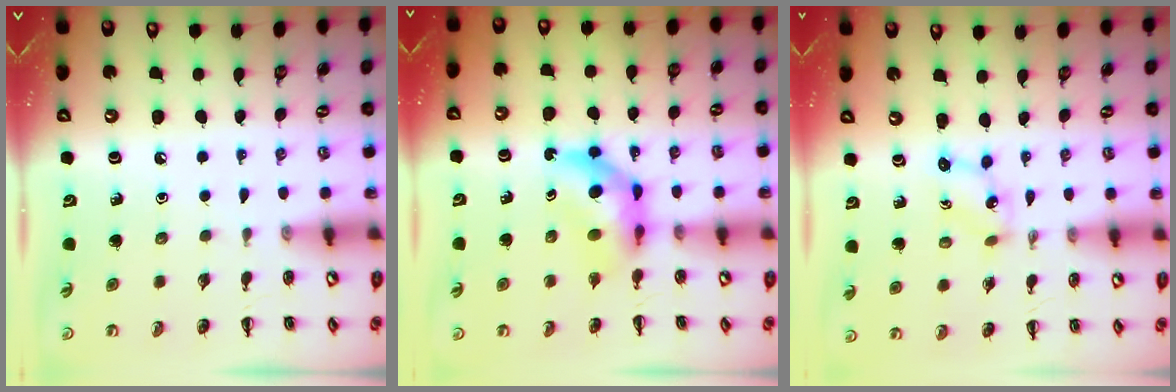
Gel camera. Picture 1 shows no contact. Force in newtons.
{"total": 6.7, "press": 6.5, "slide": 1.5}
{"total": 1.7, "press": 1.6, "slide": 0.6}